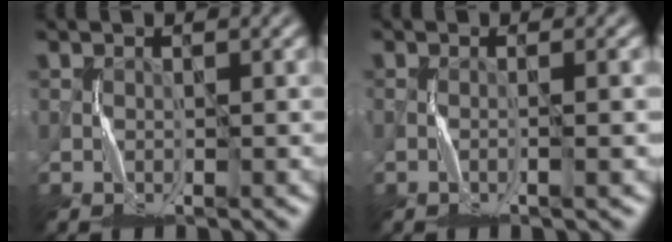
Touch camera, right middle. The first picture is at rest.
{"total": 1.2, "force": [-0.2, 0.2, 1.1], "torque": [-0.014, 0.003, -0.009]}